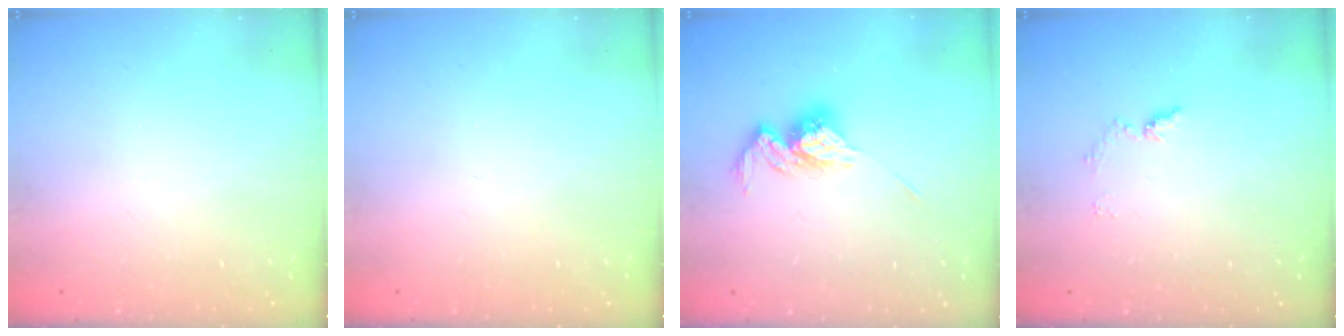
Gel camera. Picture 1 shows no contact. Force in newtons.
{"total": 0.0}
{"total": 11.8, "press": 11.8, "slide": 0.5}
{"total": 6.4, "press": 6.4, "slide": 0.7}